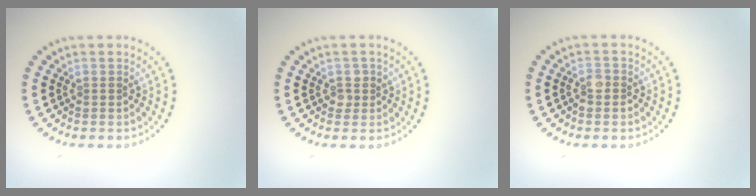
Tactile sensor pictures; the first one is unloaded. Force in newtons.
{"total": 1.1, "press": 1.1, "slide": 0.3}
{"total": 1.4, "press": 1.3, "slide": 0.5}